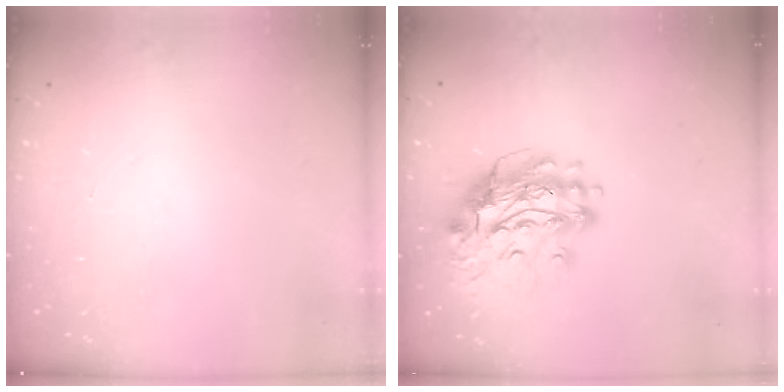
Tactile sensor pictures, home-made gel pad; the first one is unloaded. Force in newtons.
{"total": 16.2, "press": 16.1, "slide": 2.1}